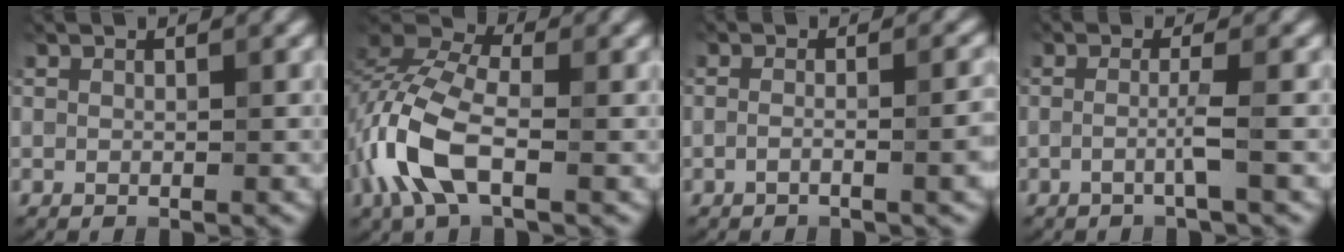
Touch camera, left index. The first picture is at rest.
{"total": 7.8, "force": [-2.7, 4.1, 6.1], "torque": [-0.148, 0.007, -0.067]}
{"total": 3.4, "force": [-1.1, 1.1, 3.0], "torque": [-0.038, 0.002, -0.025]}
{"total": 1.7, "force": [-0.6, 0.1, 1.6], "torque": [-0.032, -0.001, -0.018]}